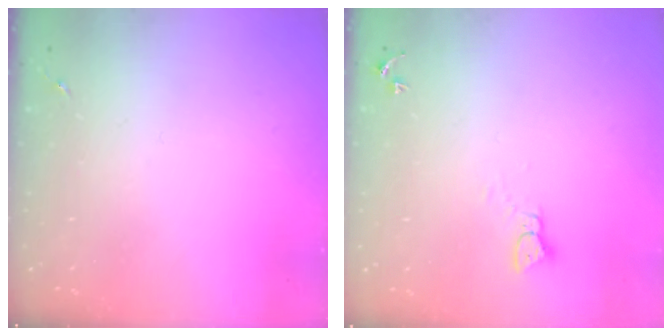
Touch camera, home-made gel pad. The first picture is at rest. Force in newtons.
{"total": 2.3, "press": 2.3, "slide": 0.3}